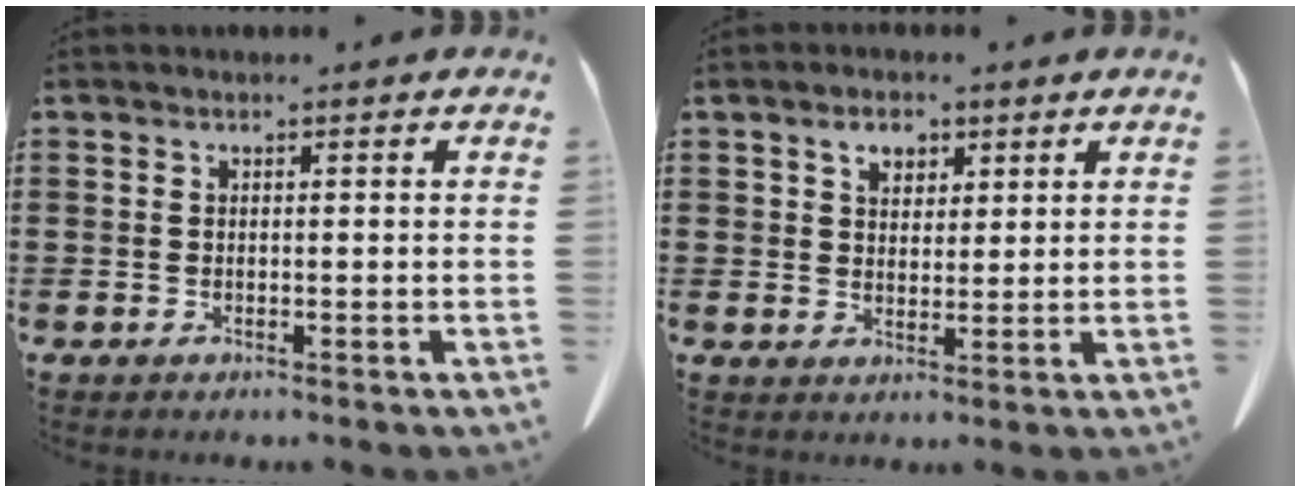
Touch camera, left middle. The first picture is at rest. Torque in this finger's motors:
{"motor_torque": [-0.08, 0.27, 0.01, 0.00]}